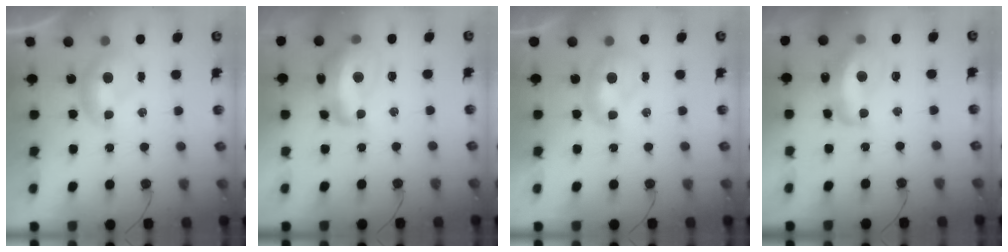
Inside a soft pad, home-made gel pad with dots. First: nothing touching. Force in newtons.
{"total": 7.9, "press": 7.9, "slide": 1.1}
{"total": 1.5, "press": 1.5, "slide": 0.1}
{"total": 8.4, "press": 8.2, "slide": 1.7}